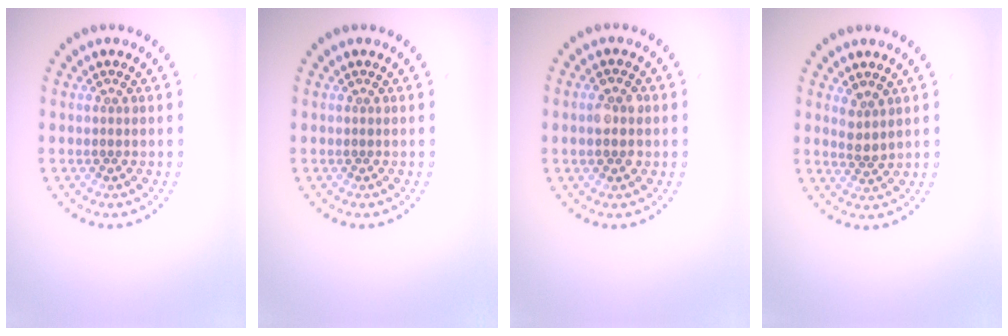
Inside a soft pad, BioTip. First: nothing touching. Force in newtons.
{"total": 0.0}
{"total": 2.7, "press": 2.7, "slide": 0.1}
{"total": 1.8, "press": 1.4, "slide": 1.1}